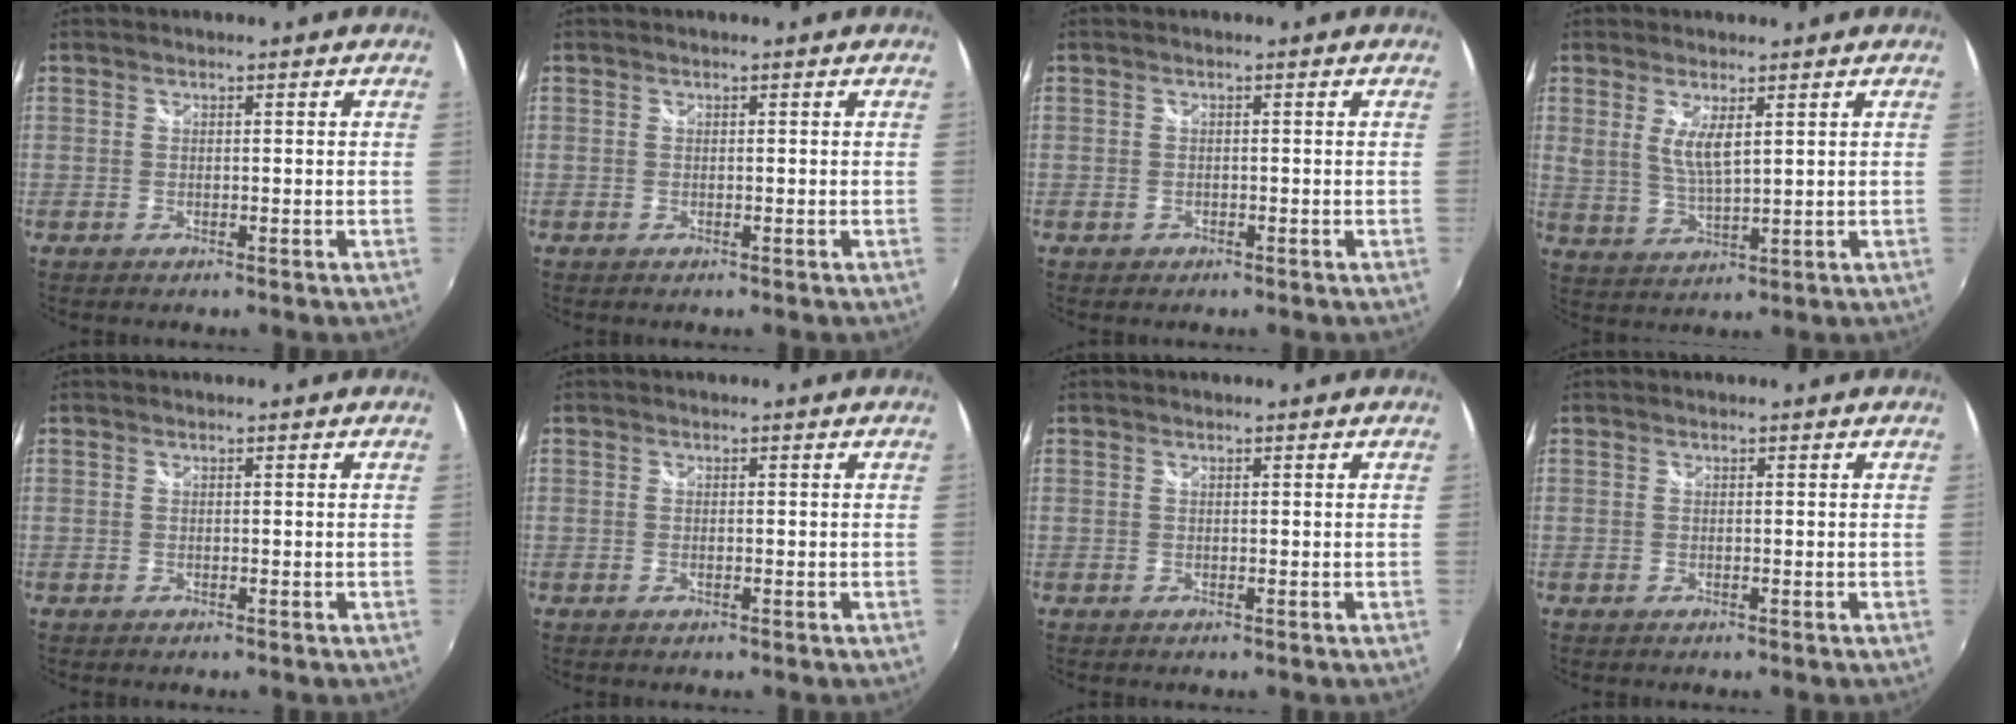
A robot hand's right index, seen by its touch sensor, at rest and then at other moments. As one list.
[{"total": 0.0}, {"total": 1.1, "force": [-0.7, 0.8, 0.1], "torque": [-0.003, -0.004, -0.009]}, {"total": 5.3, "force": [2.1, 1.5, 4.7], "torque": [-0.088, -0.011, 0.043]}, {"total": 0.0}, {"total": 0.6, "force": [-0.2, 0.3, 0.4], "torque": [-0.010, -0.002, -0.005]}, {"total": 0.0}, {"total": 0.0}]